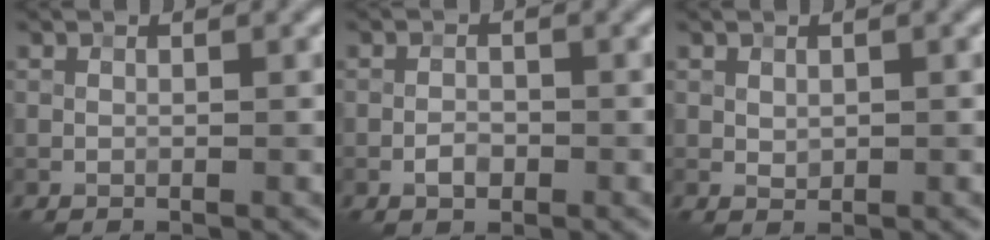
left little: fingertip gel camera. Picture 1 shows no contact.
{"total": 1.5, "force": [-0.7, 0.9, 0.9], "torque": [-0.013, 0.002, -0.015]}
{"total": 0.8, "force": [0.2, 0.6, 0.4], "torque": [-0.009, -0.003, 0.007]}